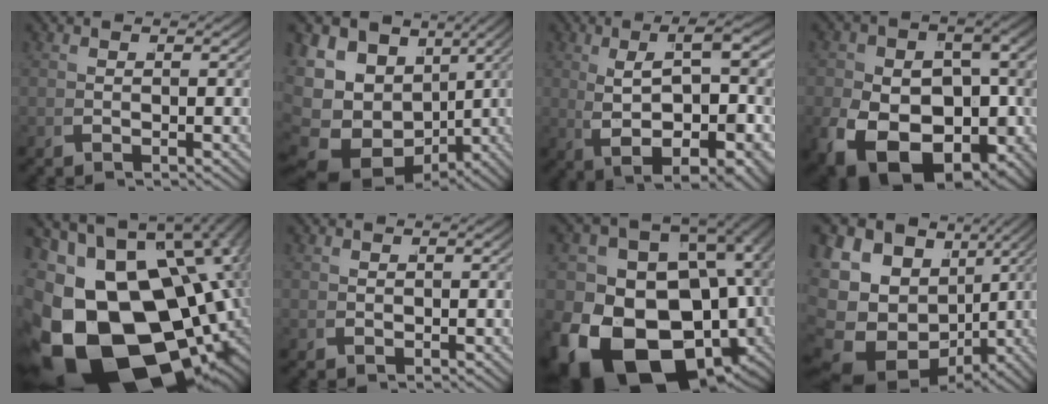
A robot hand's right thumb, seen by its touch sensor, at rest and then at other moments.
{"total": 15.4, "force": [-1.7, 11.8, 9.8], "torque": [-0.212, -0.062, -0.002]}
{"total": 12.4, "force": [-0.2, 6.3, 10.7], "torque": [-0.205, -0.025, 0.027]}
{"total": 21.2, "force": [-6.4, 14.5, 14.0], "torque": [-0.265, -0.106, -0.056]}
{"total": 27.7, "force": [-6.7, 18.6, 19.3], "torque": [-0.359, -0.105, -0.064]}
{"total": 0.6, "force": [0.4, 0.5, 0.2], "torque": [0.003, -0.001, 0.013]}
{"total": 28.5, "force": [-4.6, 20.0, 19.8], "torque": [-0.358, -0.098, -0.045]}
{"total": 17.1, "force": [-1.8, 13.1, 10.7], "torque": [-0.229, -0.061, -0.004]}